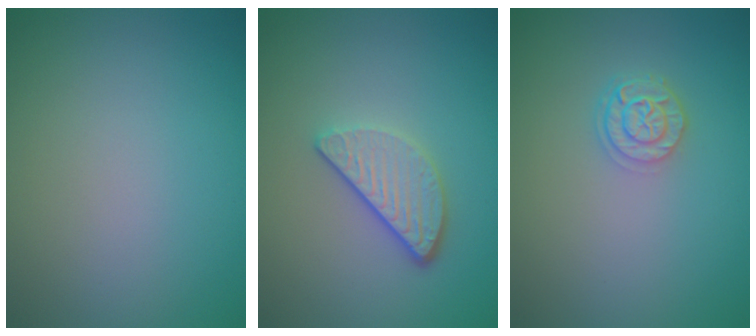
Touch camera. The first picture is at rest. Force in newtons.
{"total": 3.3, "press": 2.6, "slide": 2.0}
{"total": 2.4, "press": 2.0, "slide": 1.3}